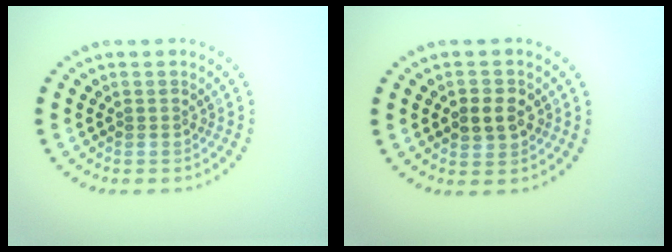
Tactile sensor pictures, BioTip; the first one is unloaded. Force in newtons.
{"total": 2.7, "press": 2.7, "slide": 0.5}